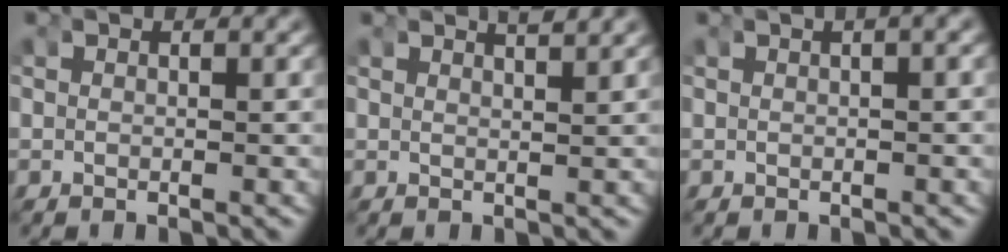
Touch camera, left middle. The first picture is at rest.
{"total": 2.0, "force": [1.7, -0.8, 0.7], "torque": [-0.009, -0.006, 0.036]}
{"total": 1.2, "force": [0.5, -0.2, 1.1], "torque": [-0.005, 0.014, 0.006]}